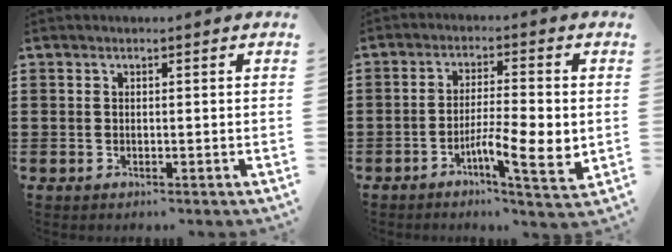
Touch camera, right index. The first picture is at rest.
{"total": 7.9, "force": [-2.0, 1.6, 7.4], "torque": [-0.116, -0.006, -0.032]}